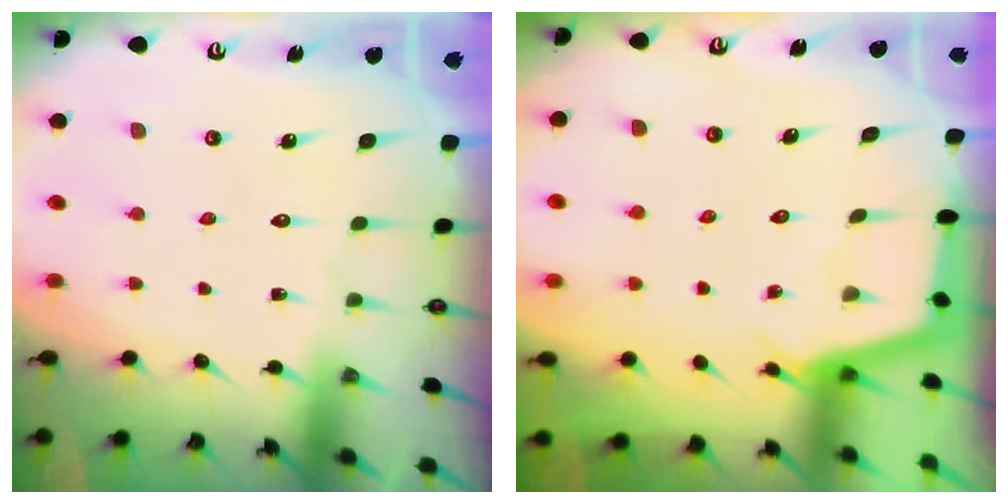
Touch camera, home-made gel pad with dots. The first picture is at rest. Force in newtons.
{"total": 2.8, "press": 2.8, "slide": 0.4}